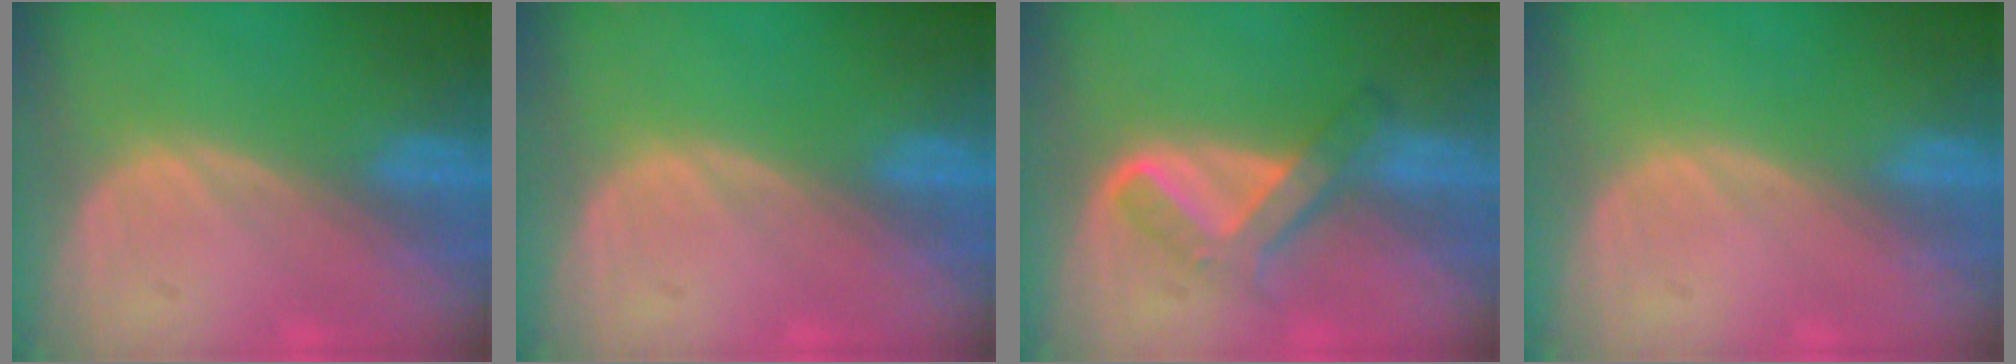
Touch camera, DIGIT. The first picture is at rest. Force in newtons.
{"total": 0.0}
{"total": 6.0, "press": 5.3, "slide": 2.8}
{"total": 0.0}